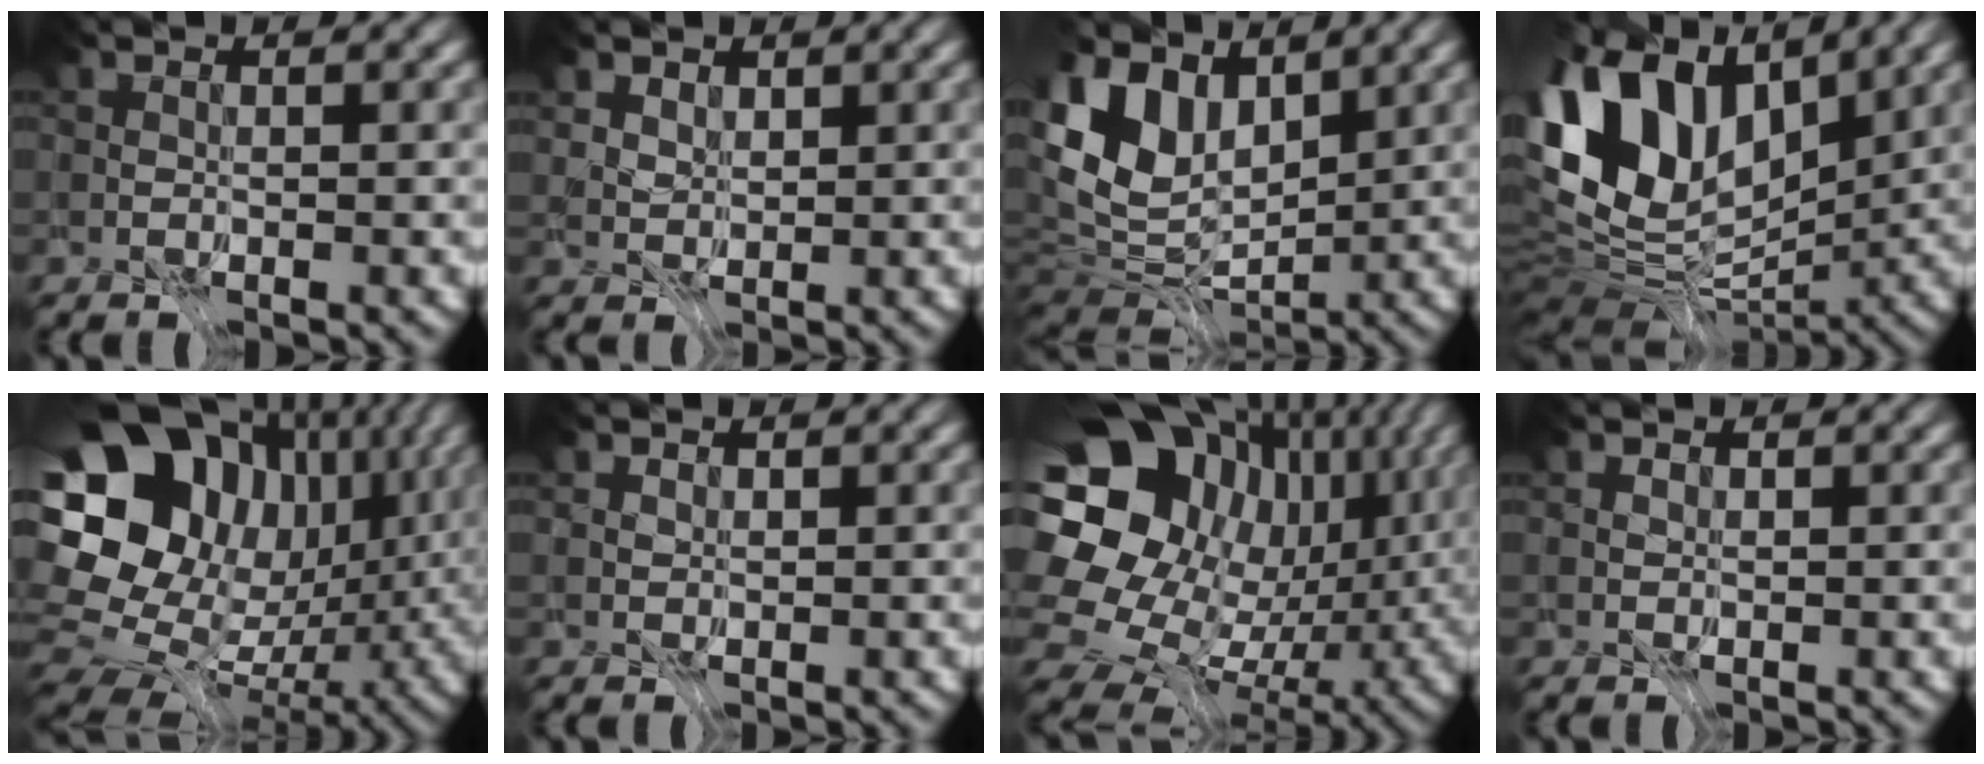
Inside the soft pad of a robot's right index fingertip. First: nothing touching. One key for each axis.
{"total": 2.7, "fx": 2.1, "fy": 1.4, "fz": 0.9, "tx": -0.038, "ty": -0.003, "tz": 0.046}
{"total": 8.3, "fx": 2.9, "fy": 4.8, "fz": 6.1, "tx": -0.138, "ty": 0.005, "tz": 0.065}
{"total": 13.0, "fx": 2.5, "fy": 7.6, "fz": 10.2, "tx": -0.217, "ty": 0.026, "tz": 0.044}
{"total": 17.3, "fx": 3.6, "fy": 13.2, "fz": 10.5, "tx": -0.206, "ty": 0.006, "tz": 0.079}
{"total": 2.7, "fx": 1.7, "fy": 1.8, "fz": 1.1, "tx": -0.034, "ty": 0.007, "tz": 0.031}
{"total": 19.3, "fx": 3.4, "fy": 15.6, "fz": 10.9, "tx": -0.232, "ty": -0.010, "tz": 0.060}
{"total": 2.4, "fx": 1.5, "fy": 1.5, "fz": 1.0, "tx": -0.032, "ty": 0.009, "tz": 0.027}